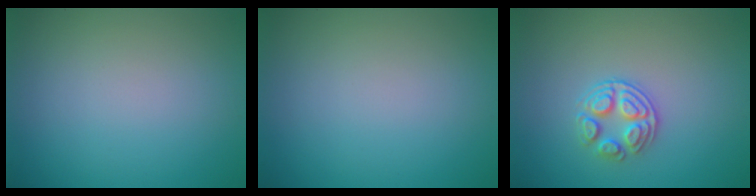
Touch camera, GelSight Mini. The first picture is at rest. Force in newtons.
{"total": 0.0}
{"total": 2.9, "press": 2.6, "slide": 1.3}